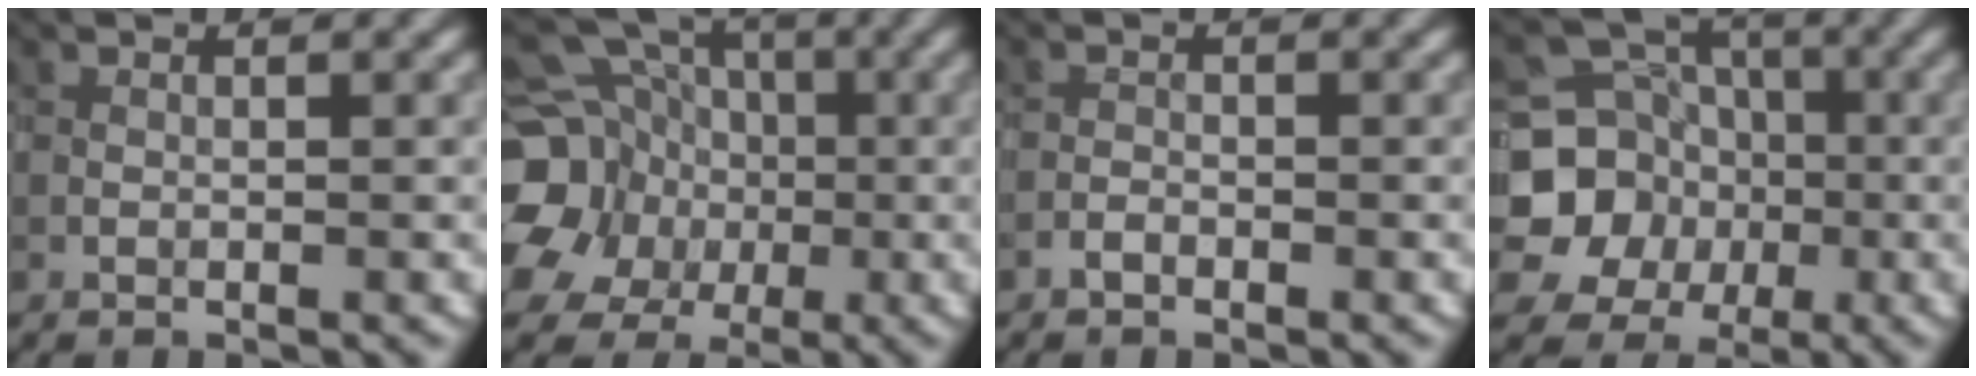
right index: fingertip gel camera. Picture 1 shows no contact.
{"total": 13.8, "force": [-0.6, 12.7, 5.4], "torque": [-0.160, 0.014, -0.025]}
{"total": 0.6, "force": [-0.4, 0.3, 0.2], "torque": [-0.002, 0.001, -0.011]}
{"total": 7.9, "force": [-1.4, 7.5, 2.3], "torque": [-0.047, -0.007, -0.050]}